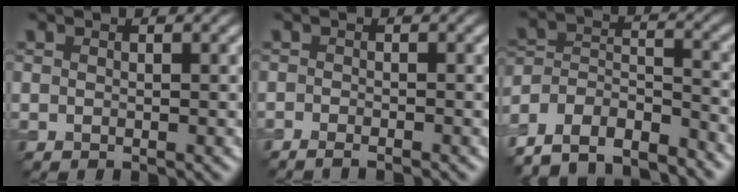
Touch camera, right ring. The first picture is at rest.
{"total": 1.6, "force": [-1.3, 0.2, 0.8], "torque": [-0.009, -0.003, -0.023]}
{"total": 9.6, "force": [-8.3, 3.5, 3.3], "torque": [-0.063, 0.002, -0.143]}